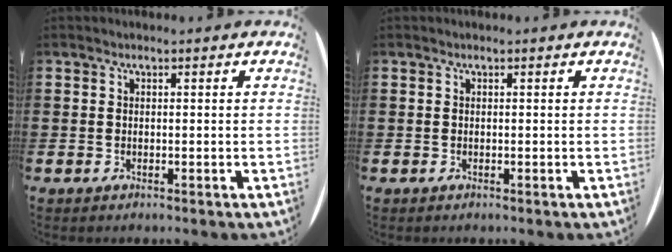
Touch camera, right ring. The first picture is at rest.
{"total": 0.0}